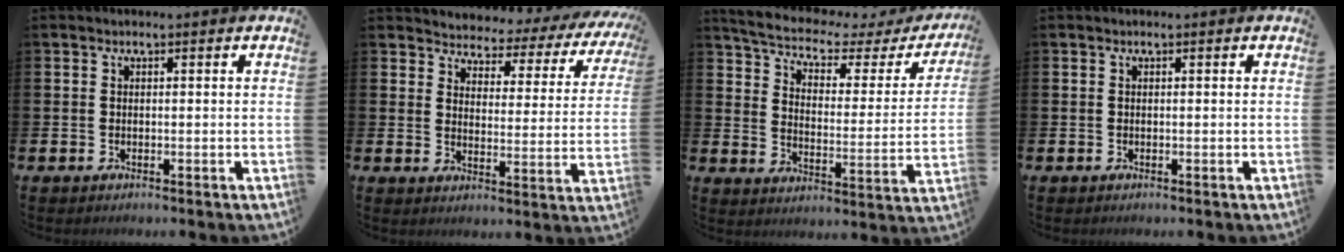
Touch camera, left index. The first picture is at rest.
{"total": 2.8, "force": [2.5, 1.2, 0.1], "torque": [-0.028, -0.030, 0.032]}
{"total": 5.7, "force": [4.8, 1.7, 2.6], "torque": [-0.073, -0.037, 0.073]}
{"total": 0.0}